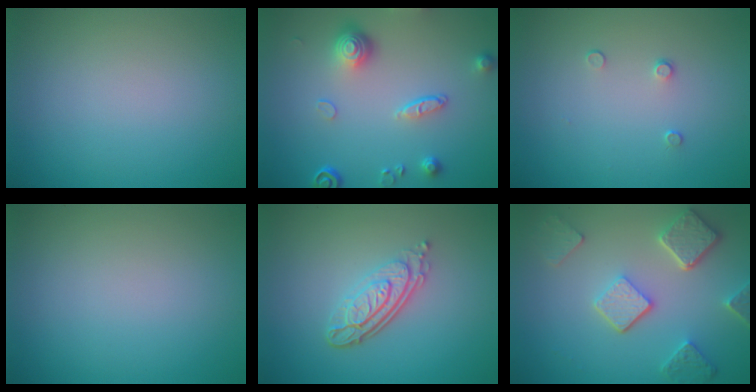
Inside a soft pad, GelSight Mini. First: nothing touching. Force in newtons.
{"total": 4.2, "press": 3.2, "slide": 2.7}
{"total": 0.8, "press": 0.4, "slide": 0.6}
{"total": 0.0}
{"total": 4.5, "press": 3.1, "slide": 3.2}
{"total": 5.1, "press": 4.0, "slide": 3.2}